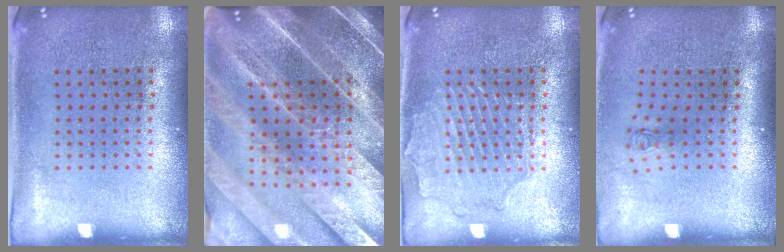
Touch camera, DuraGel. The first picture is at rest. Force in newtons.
{"total": 5.6, "press": 4.8, "slide": 3.0}
{"total": 2.1, "press": 2.1, "slide": 0.2}
{"total": 0.7, "press": 0.3, "slide": 0.7}